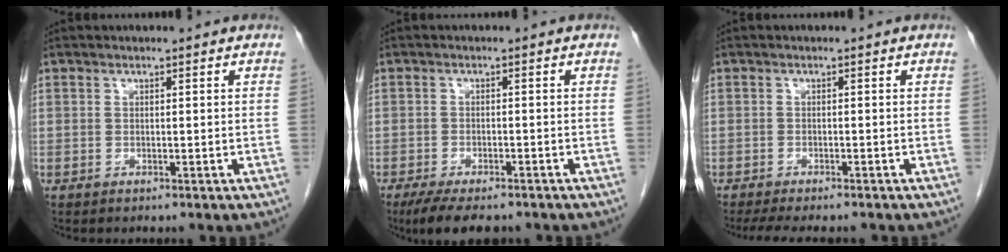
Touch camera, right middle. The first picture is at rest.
{"total": 8.2, "force": [-6.4, 2.6, 4.4], "torque": [-0.065, -0.010, -0.097]}
{"total": 7.8, "force": [-6.7, 1.7, 3.7], "torque": [-0.051, -0.010, -0.097]}